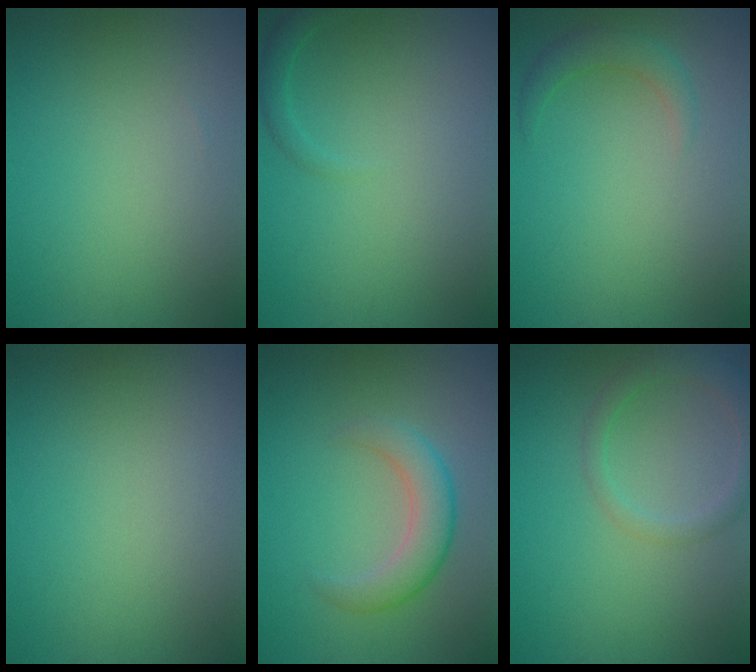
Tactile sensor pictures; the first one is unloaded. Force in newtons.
{"total": 1.1, "press": 1.1, "slide": 0.1}
{"total": 2.0, "press": 2.0, "slide": 0.2}
{"total": 0.0}
{"total": 3.7, "press": 3.7, "slide": 0.3}
{"total": 2.7, "press": 2.7, "slide": 0.1}